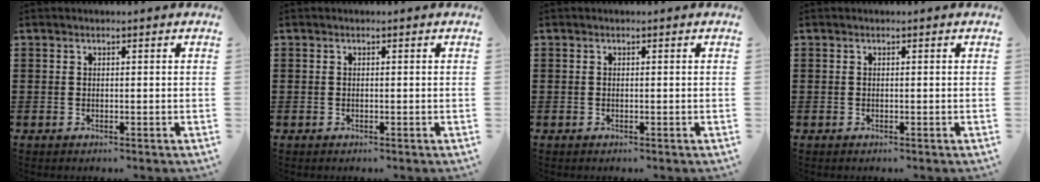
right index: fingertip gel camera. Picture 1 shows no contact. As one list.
[{"total": 0.0}, {"total": 0.0}, {"total": 0.0}]